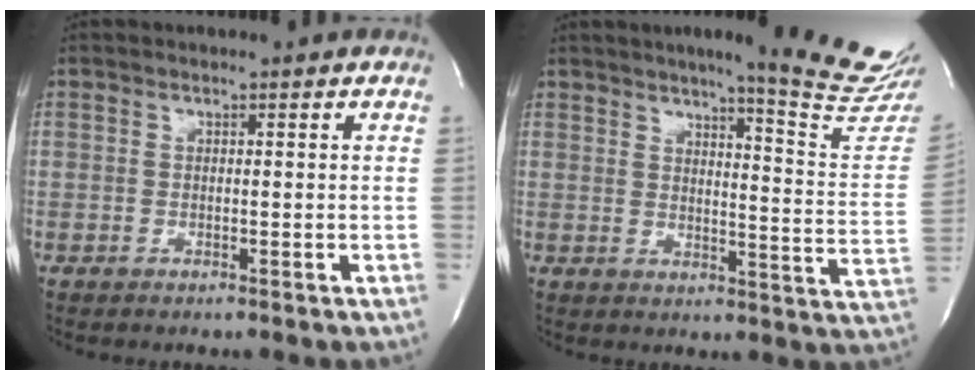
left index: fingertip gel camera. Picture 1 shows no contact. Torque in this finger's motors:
{"motor_torque": [0.28, -0.33, 0.19, 0.05]}